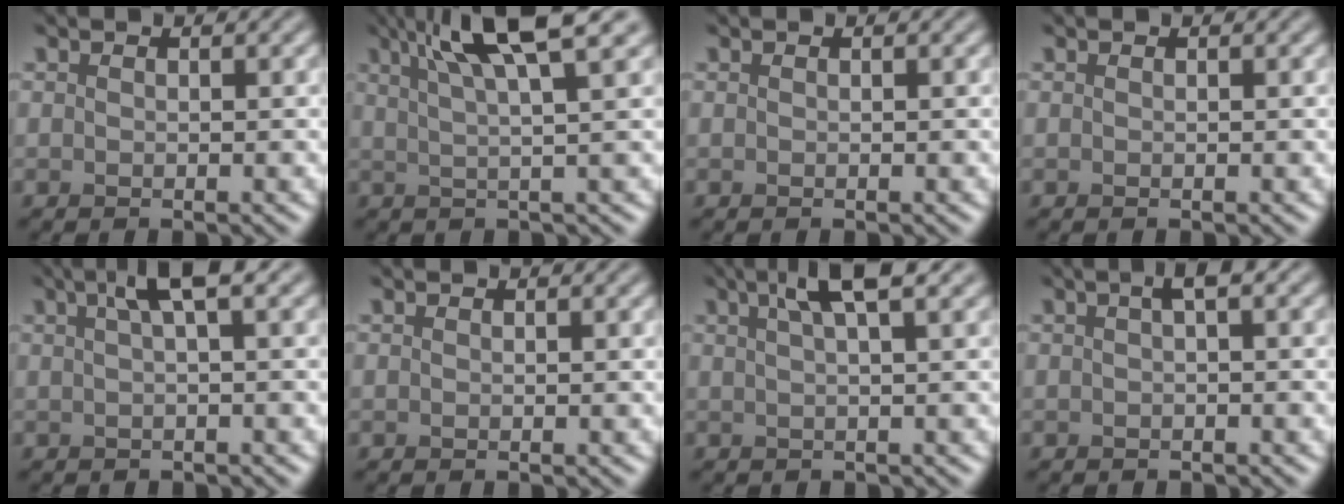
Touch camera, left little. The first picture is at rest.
{"total": 8.0, "force": [4.5, 1.7, 6.4], "torque": [-0.082, 0.022, 0.068]}
{"total": 0.0}
{"total": 0.0}
{"total": 3.2, "force": [1.4, 0.6, 2.9], "torque": [-0.039, 0.015, 0.020]}
{"total": 0.0}
{"total": 3.9, "force": [2.1, 0.6, 3.2], "torque": [-0.043, 0.012, 0.031]}
{"total": 1.3, "force": [0.3, 0.2, 1.3], "torque": [-0.020, 0.011, 0.006]}